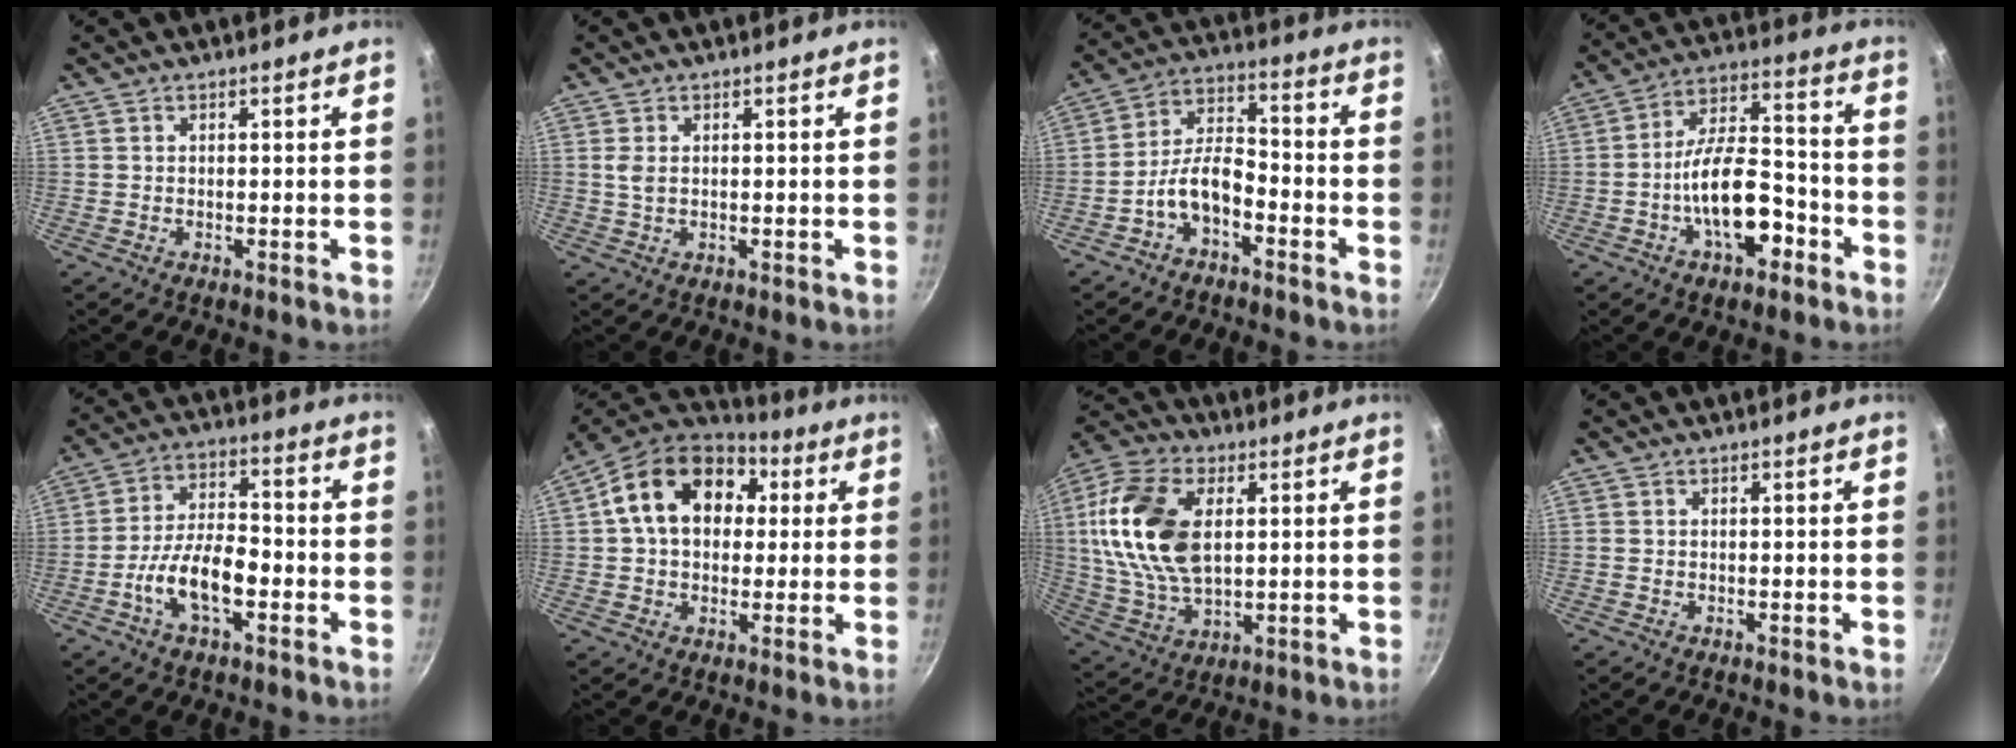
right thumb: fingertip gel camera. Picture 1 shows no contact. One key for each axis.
{"total": 2.0, "fx": 0.4, "fy": 1.1, "fz": 1.6, "tx": -0.032, "ty": 0.001, "tz": 0.008}
{"total": 8.5, "fx": -4.4, "fy": 4.3, "fz": 5.9, "tx": -0.100, "ty": 0.054, "tz": -0.086}
{"total": 14.1, "fx": -5.5, "fy": 6.8, "fz": 11.0, "tx": -0.155, "ty": 0.057, "tz": -0.095}
{"total": 11.1, "fx": -3.9, "fy": 5.3, "fz": 9.0, "tx": -0.146, "ty": 0.039, "tz": -0.077}
{"total": 18.1, "fx": 4.2, "fy": 13.3, "fz": 11.6, "tx": -0.172, "ty": 0.027, "tz": 0.051}
{"total": 19.0, "fx": 3.4, "fy": 11.4, "fz": 14.8, "tx": -0.274, "ty": -0.001, "tz": 0.063}
{"total": 0.0}